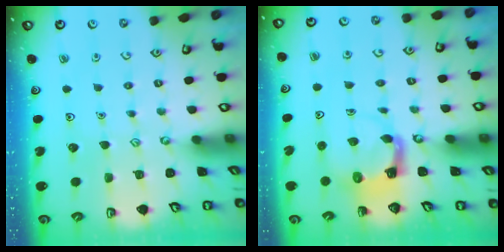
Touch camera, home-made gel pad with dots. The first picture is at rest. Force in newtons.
{"total": 4.0, "press": 3.9, "slide": 0.6}